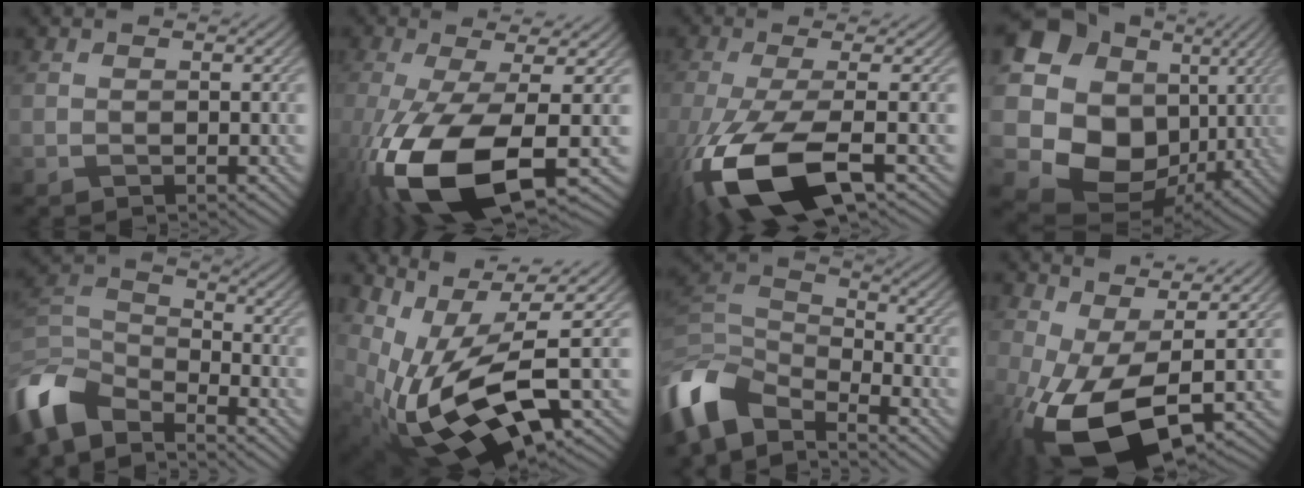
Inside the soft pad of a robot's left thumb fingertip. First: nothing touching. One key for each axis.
{"total": 15.6, "fx": -4.9, "fy": 5.3, "fz": 13.8, "tx": -0.306, "ty": -0.034, "tz": -0.080}
{"total": 13.7, "fx": -5.2, "fy": 4.5, "fz": 11.9, "tx": -0.270, "ty": -0.029, "tz": -0.096}
{"total": 15.2, "fx": 0.1, "fy": 13.0, "fz": 7.9, "tx": -0.171, "ty": -0.032, "tz": 0.003}
{"total": 10.1, "fx": -7.9, "fy": 4.2, "fz": 4.7, "tx": -0.113, "ty": -0.009, "tz": -0.171}
{"total": 15.3, "fx": -0.2, "fy": 7.0, "fz": 13.6, "tx": -0.282, "ty": -0.031, "tz": 0.015}
{"total": 10.6, "fx": -7.7, "fy": 4.9, "fz": 5.5, "tx": -0.134, "ty": -0.007, "tz": -0.157}
{"total": 13.5, "fx": -3.0, "fy": 6.2, "fz": 11.6, "tx": -0.247, "ty": -0.014, "tz": -0.048}